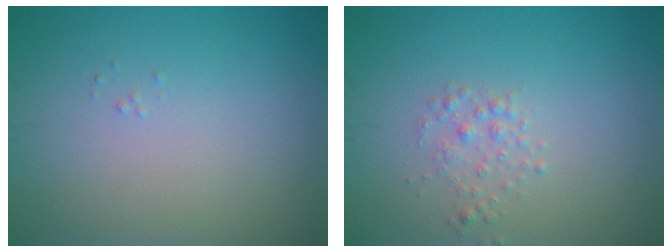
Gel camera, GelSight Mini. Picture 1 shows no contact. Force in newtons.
{"total": 1.3, "press": 1.3, "slide": 0.0}